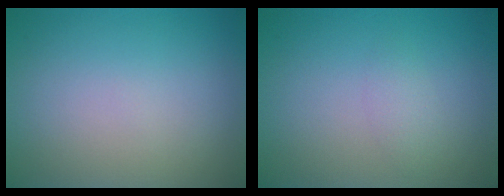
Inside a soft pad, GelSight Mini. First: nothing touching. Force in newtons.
{"total": 1.1, "press": 1.1, "slide": 0.1}